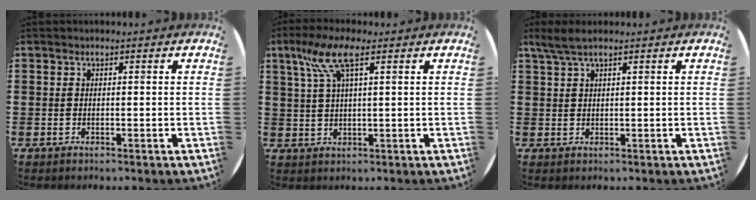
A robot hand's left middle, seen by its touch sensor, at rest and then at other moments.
{"total": 6.2, "force": [3.1, 1.7, 5.1], "torque": [-0.109, 0.011, 0.053]}
{"total": 2.5, "force": [1.7, 0.3, 1.8], "torque": [-0.037, 0.002, 0.031]}